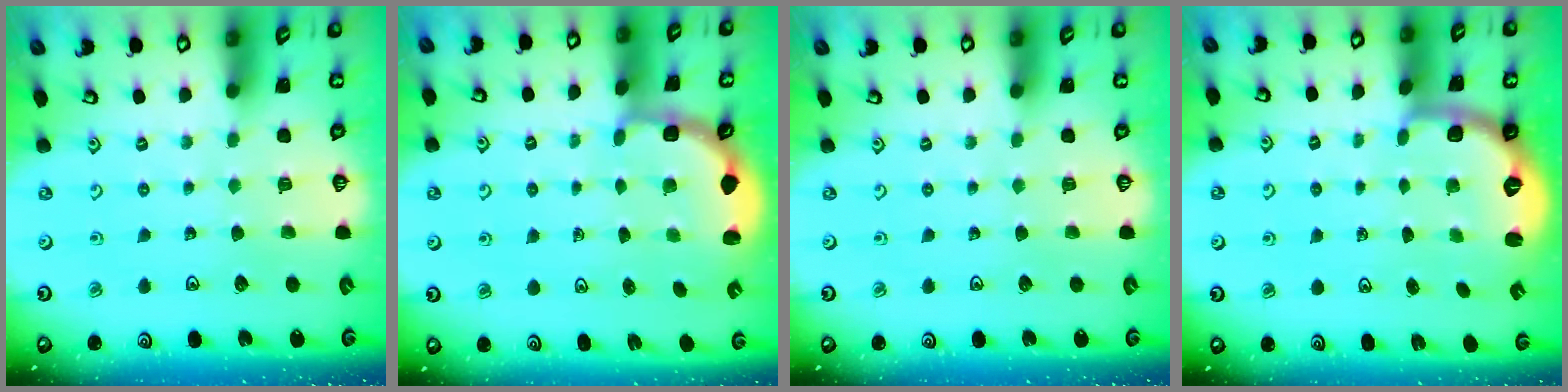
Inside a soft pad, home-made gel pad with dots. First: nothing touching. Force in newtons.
{"total": 2.8, "press": 2.5, "slide": 1.4}
{"total": 0.0}
{"total": 2.7, "press": 1.7, "slide": 2.1}